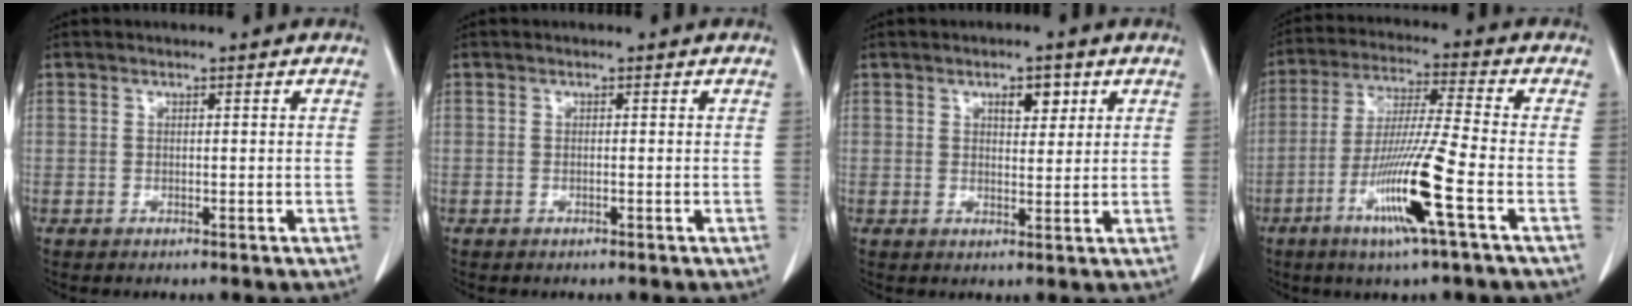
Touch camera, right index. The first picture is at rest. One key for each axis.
{"total": 0.0}
{"total": 3.5, "fx": 1.8, "fy": 1.6, "fz": 2.6, "tx": -0.038, "ty": 0.001, "tz": 0.027}
{"total": 12.7, "fx": -5.1, "fy": -1.0, "fz": 11.6, "tx": -0.228, "ty": -0.020, "tz": -0.100}